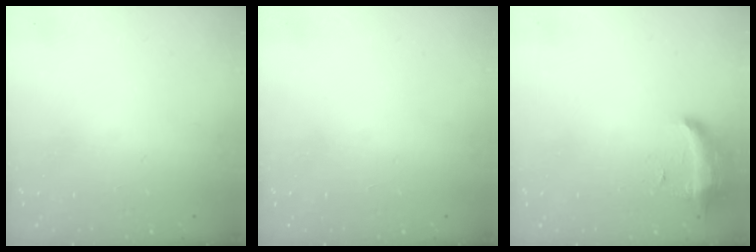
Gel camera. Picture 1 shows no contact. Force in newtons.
{"total": 0.0}
{"total": 12.2, "press": 9.7, "slide": 7.4}